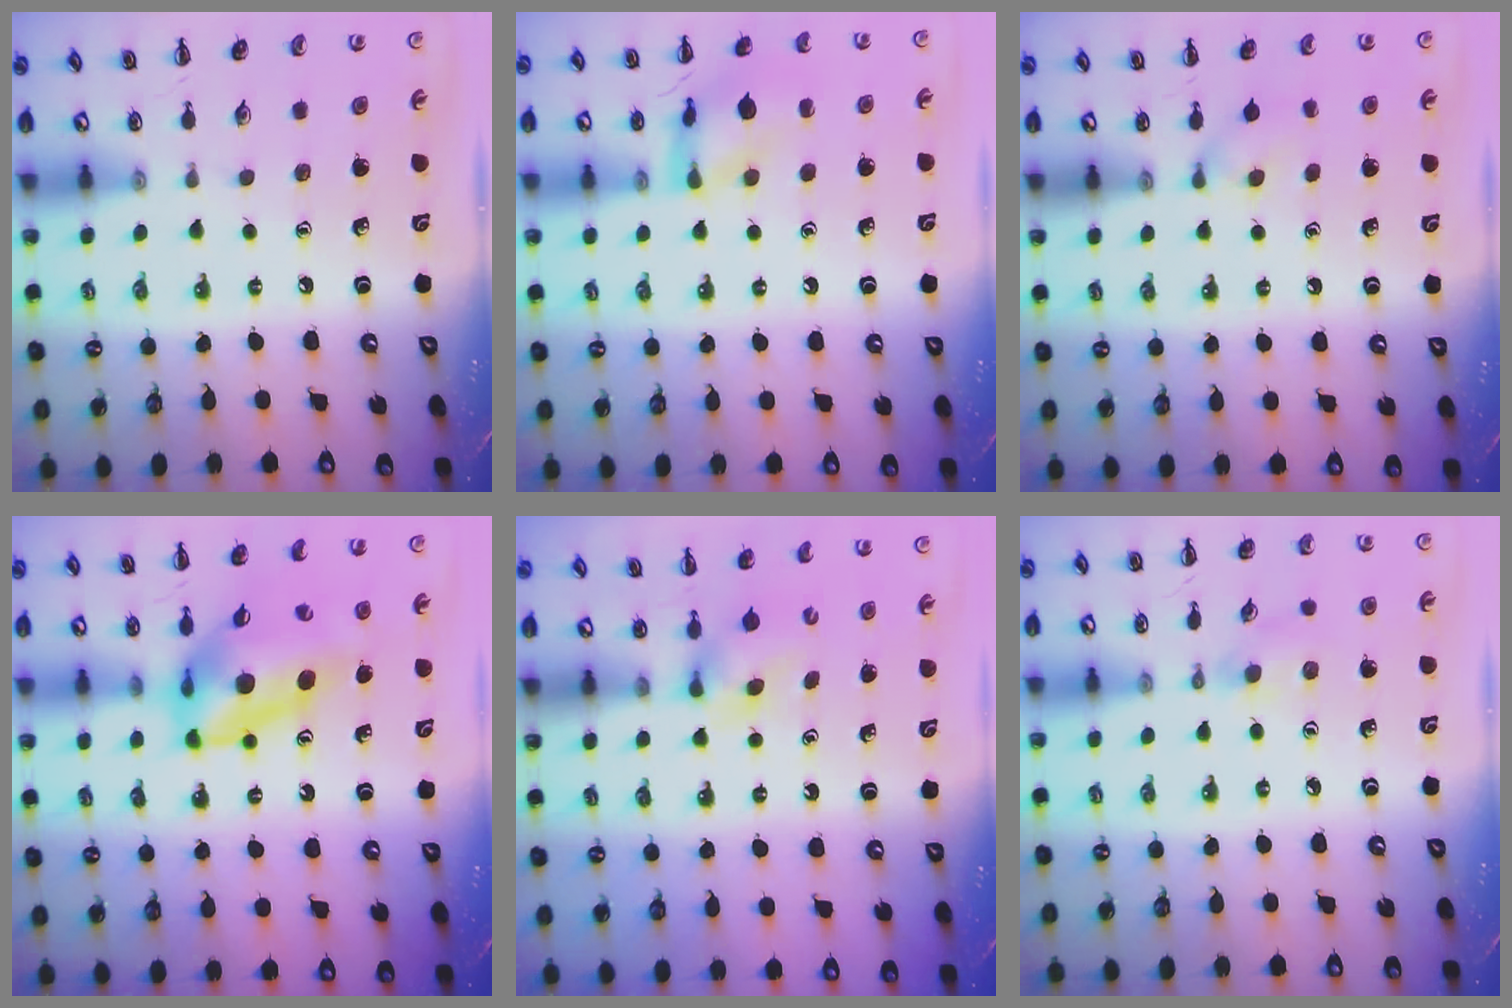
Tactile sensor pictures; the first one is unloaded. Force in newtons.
{"total": 12.1, "press": 12.0, "slide": 1.0}
{"total": 4.4, "press": 4.1, "slide": 1.7}
{"total": 11.7, "press": 11.0, "slide": 3.8}
{"total": 4.0, "press": 3.8, "slide": 1.1}
{"total": 4.0, "press": 3.7, "slide": 1.6}